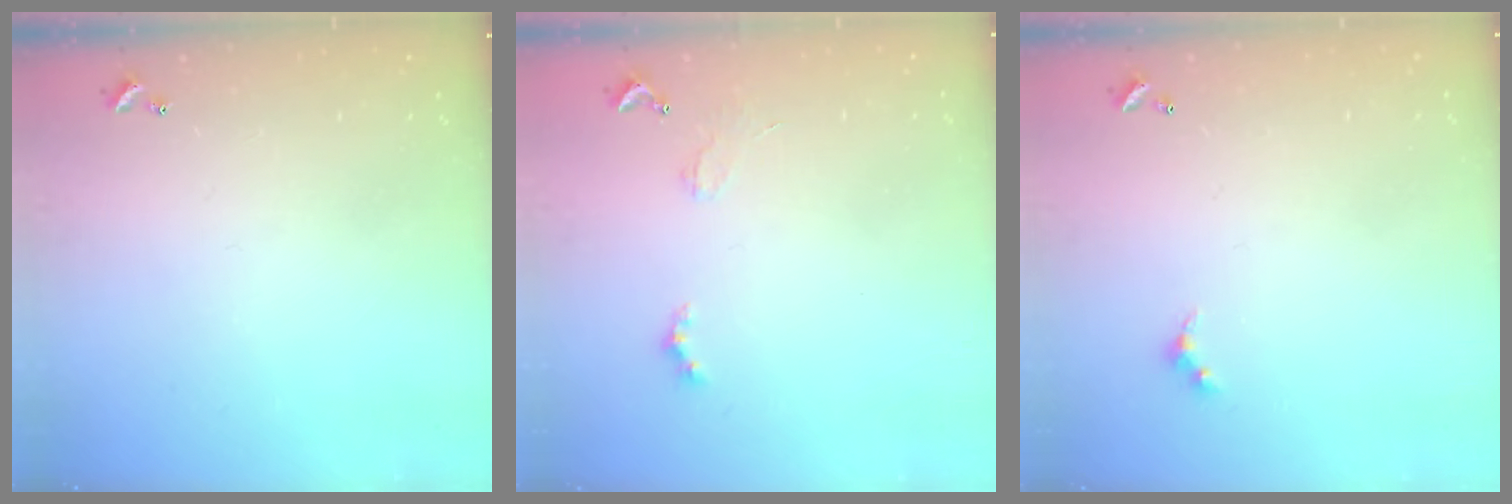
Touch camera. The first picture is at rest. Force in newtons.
{"total": 1.5, "press": 1.5, "slide": 0.5}
{"total": 2.6, "press": 2.5, "slide": 0.6}